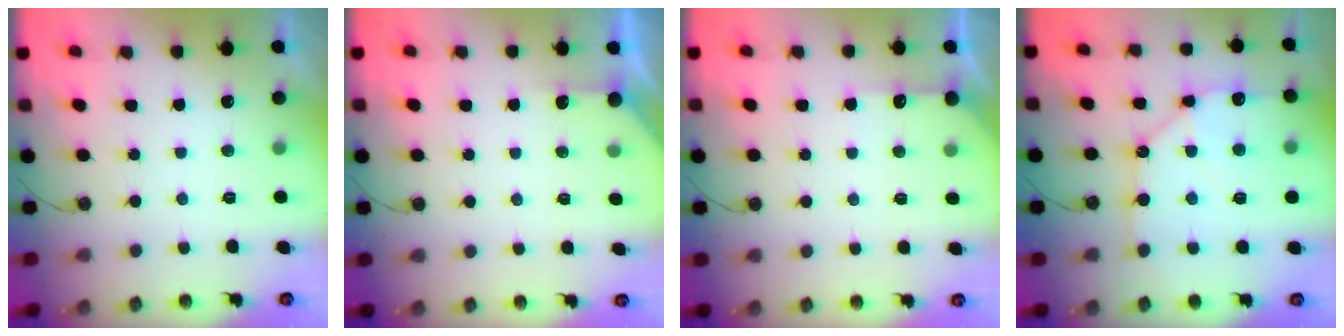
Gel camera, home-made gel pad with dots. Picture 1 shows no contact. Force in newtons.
{"total": 2.3, "press": 2.3, "slide": 0.2}
{"total": 5.4, "press": 5.3, "slide": 0.6}
{"total": 11.2, "press": 11.1, "slide": 1.4}